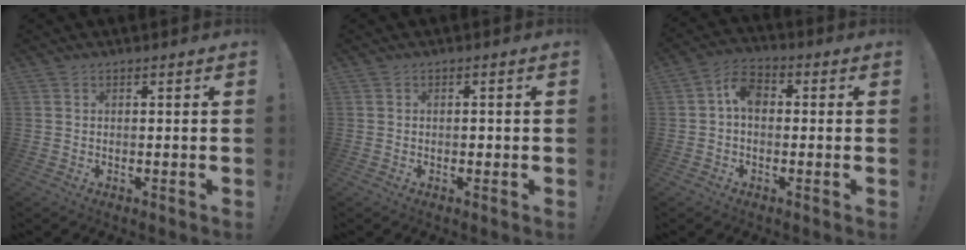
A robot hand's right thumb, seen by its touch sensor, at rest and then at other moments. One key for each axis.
{"total": 0.8, "fx": -0.4, "fy": 0.6, "fz": 0.4, "tx": -0.005, "ty": 0.003, "tz": -0.007}
{"total": 6.6, "fx": 0.5, "fy": 4.6, "fz": 4.7, "tx": -0.085, "ty": 0.016, "tz": 0.012}